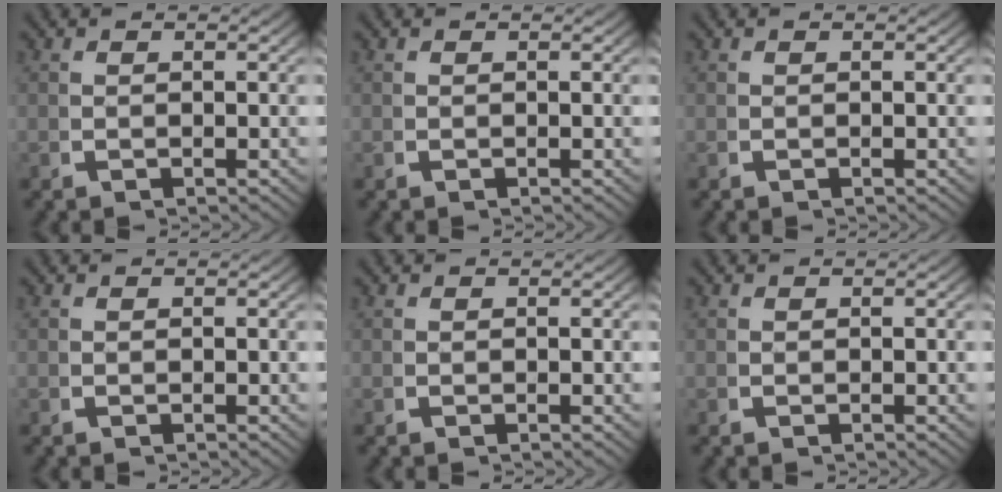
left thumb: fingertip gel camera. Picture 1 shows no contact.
{"total": 0.0}
{"total": 0.0}
{"total": 0.0}
{"total": 0.0}
{"total": 0.0}